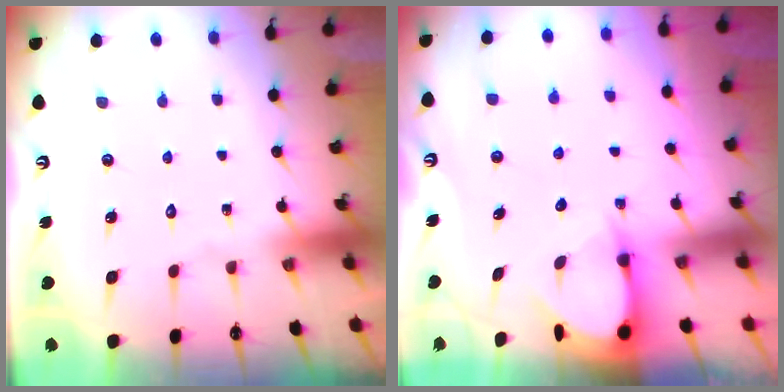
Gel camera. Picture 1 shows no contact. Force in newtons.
{"total": 3.4, "press": 3.4, "slide": 0.3}